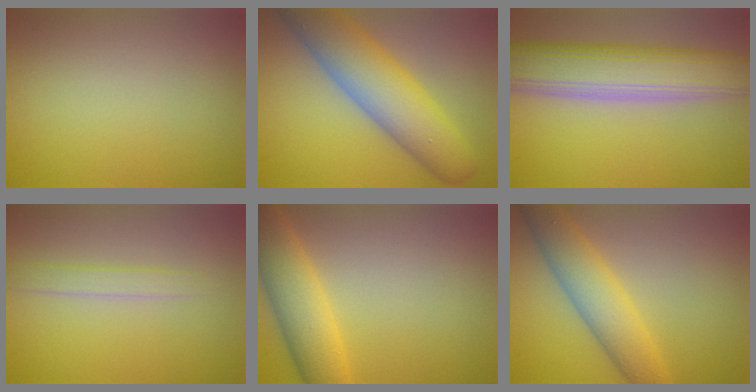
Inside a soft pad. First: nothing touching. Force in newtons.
{"total": 9.3, "press": 9.3, "slide": 0.5}
{"total": 9.4, "press": 9.4, "slide": 0.4}
{"total": 1.5, "press": 1.5, "slide": 0.1}
{"total": 5.4, "press": 5.4, "slide": 0.2}
{"total": 5.4, "press": 5.4, "slide": 0.2}